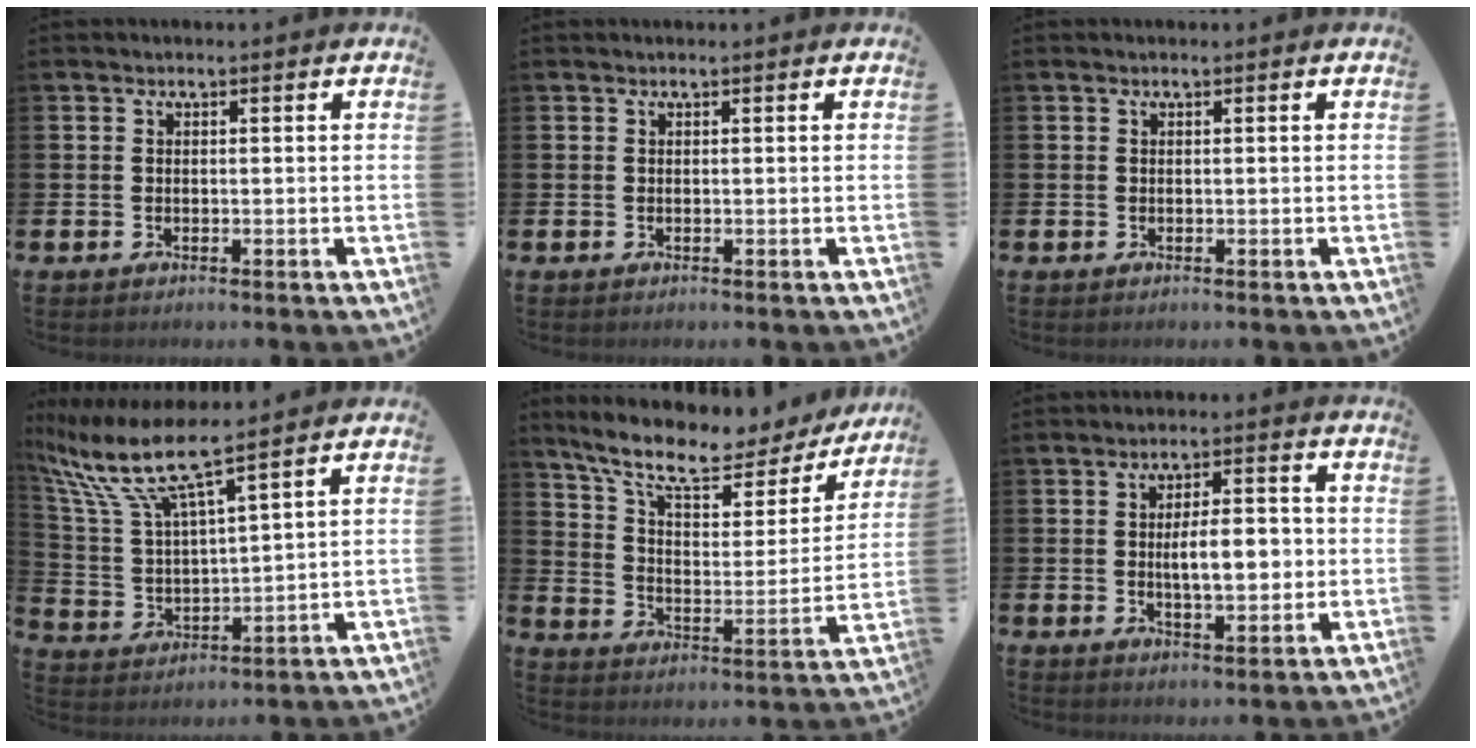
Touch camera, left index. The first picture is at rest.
{"total": 0.0}
{"total": 0.0}
{"total": 8.8, "force": [7.4, 0.9, 4.7], "torque": [-0.121, -0.041, 0.121]}
{"total": 11.3, "force": [9.5, 3.3, 5.3], "torque": [-0.124, -0.059, 0.158]}
{"total": 6.3, "force": [-0.3, 2.7, 5.7], "torque": [-0.075, -0.003, -0.014]}